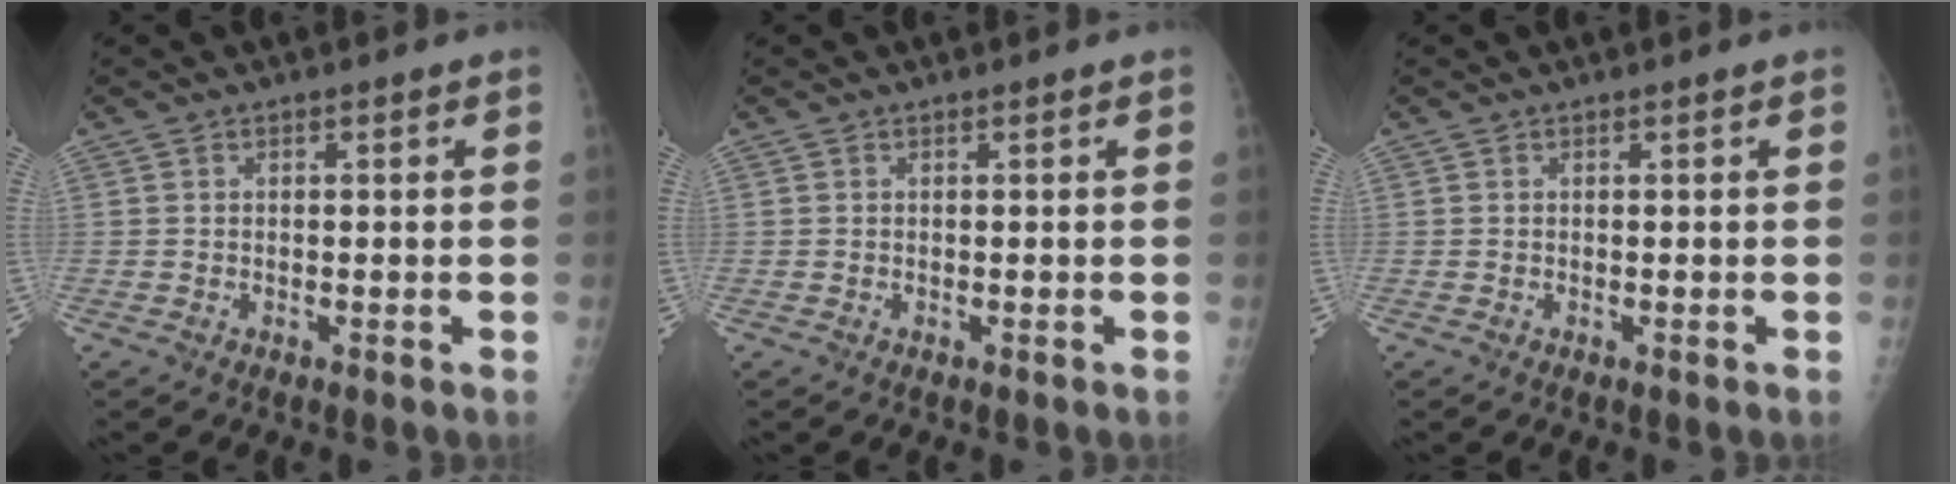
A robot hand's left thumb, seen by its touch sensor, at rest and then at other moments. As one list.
[{"total": 0.0}, {"total": 0.0}]